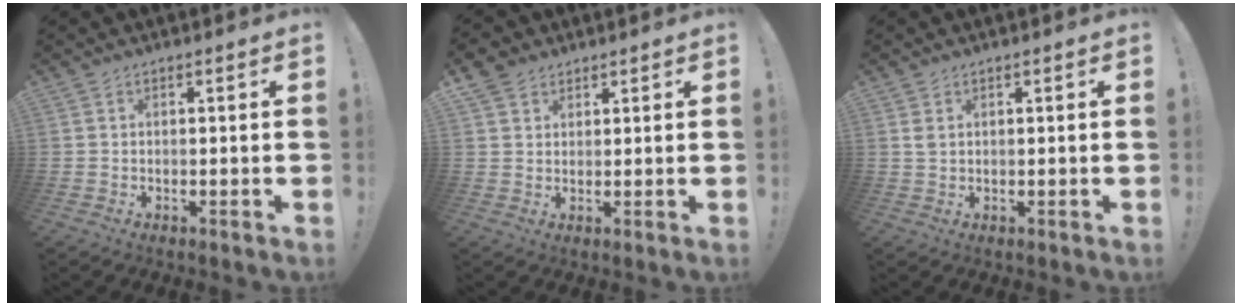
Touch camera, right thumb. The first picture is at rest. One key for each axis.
{"total": 4.4, "fx": 3.0, "fy": 3.0, "fz": 1.1, "tx": -0.019, "ty": -0.013, "tz": 0.059}
{"total": 1.7, "fx": 0.7, "fy": 1.0, "fz": 1.1, "tx": -0.018, "ty": 0.001, "tz": 0.011}